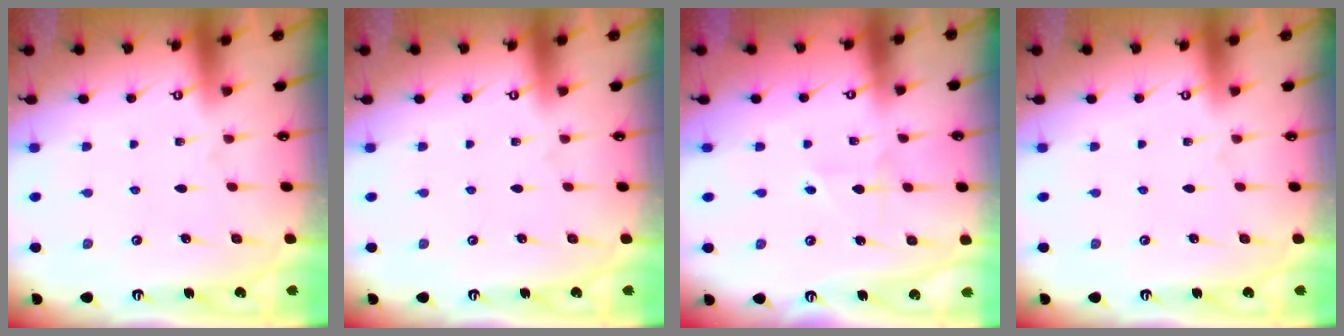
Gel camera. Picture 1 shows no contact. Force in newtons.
{"total": 0.0}
{"total": 2.5, "press": 2.5, "slide": 0.3}
{"total": 0.0}